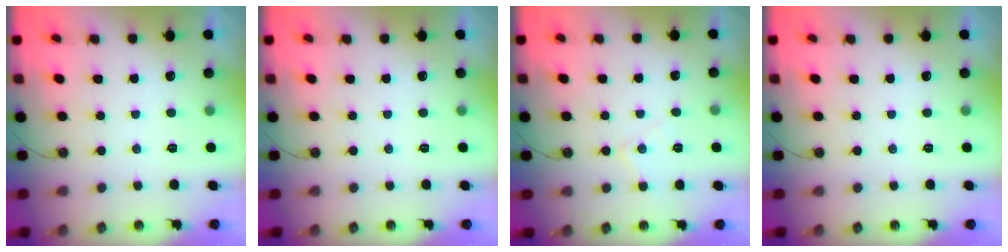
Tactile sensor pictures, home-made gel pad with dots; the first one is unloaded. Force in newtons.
{"total": 0.0}
{"total": 5.6, "press": 5.6, "slide": 0.2}
{"total": 0.0}